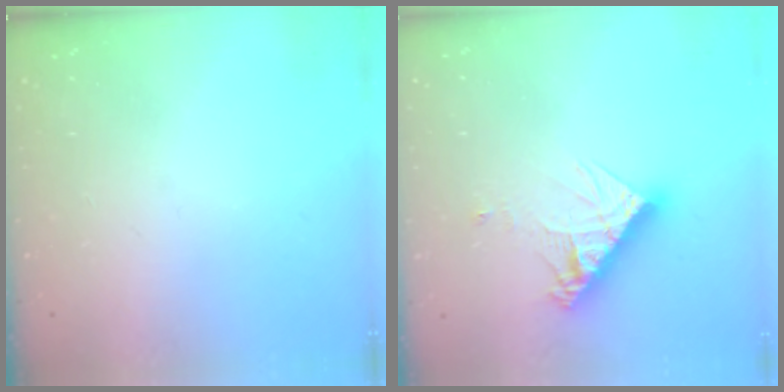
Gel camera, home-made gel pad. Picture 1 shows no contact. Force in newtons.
{"total": 11.9, "press": 11.8, "slide": 1.0}